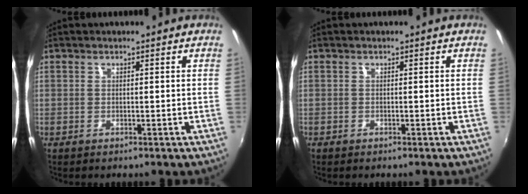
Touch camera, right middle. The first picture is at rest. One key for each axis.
{"total": 0.0}